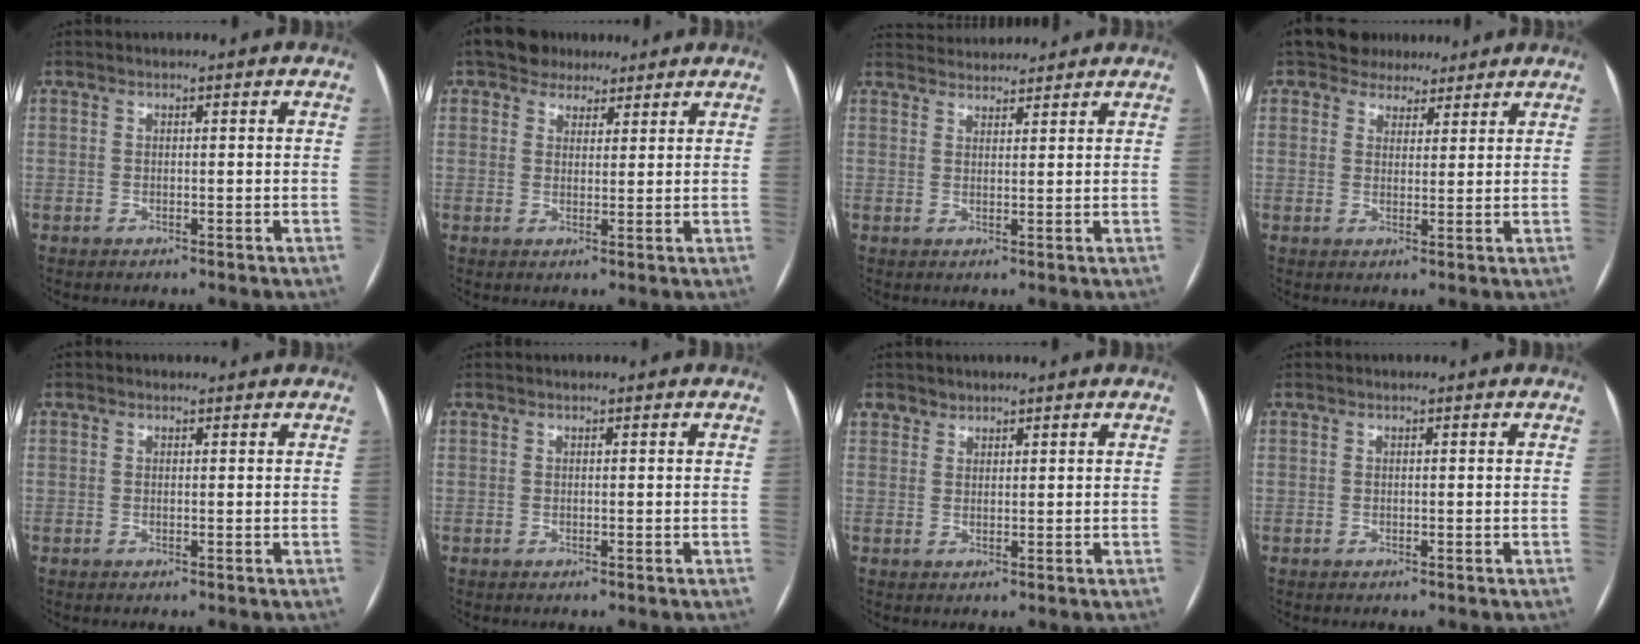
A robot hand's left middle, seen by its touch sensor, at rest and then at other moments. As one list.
[{"total": 4.8, "force": [3.6, 3.1, 0.7], "torque": [-0.010, 0.017, 0.058]}, {"total": 6.1, "force": [6.0, 0.9, 0.7], "torque": [-0.013, 0.029, 0.091]}, {"total": 5.2, "force": [4.3, 3.0, 0.3], "torque": [-0.001, 0.008, 0.060]}, {"total": 0.6, "force": [0.4, 0.3, 0.0], "torque": [-0.007, 0.004, 0.005]}, {"total": 0.0}, {"total": 1.6, "force": [1.3, 0.9, -0.4], "torque": [0.012, 0.005, 0.020]}, {"total": 0.0}]